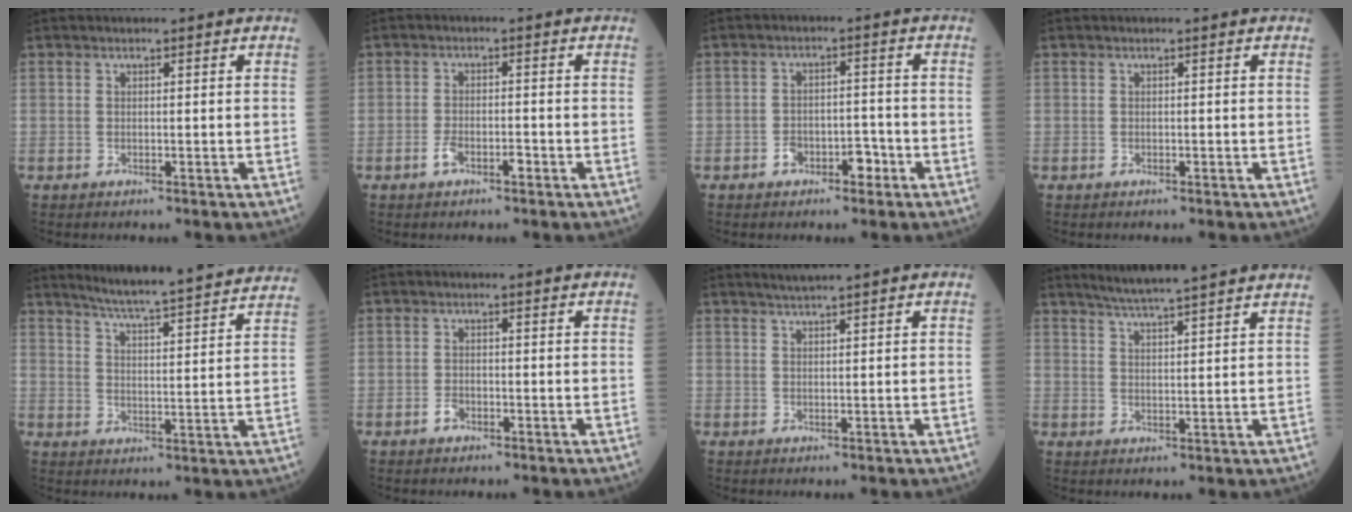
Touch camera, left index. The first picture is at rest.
{"total": 2.8, "force": [-1.7, 1.0, 2.0], "torque": [-0.038, 0.004, -0.031]}
{"total": 3.8, "force": [-2.2, 2.3, 2.1], "torque": [-0.030, 0.016, -0.034]}
{"total": 0.0}
{"total": 21.3, "force": [19.8, -0.3, 7.9], "torque": [-0.123, -0.037, 0.248]}
{"total": 1.7, "force": [-1.1, 1.0, 0.9], "torque": [-0.020, 0.003, -0.020]}
{"total": 1.9, "force": [1.6, -0.7, 0.8], "torque": [-0.013, 0.002, 0.032]}
{"total": 11.0, "force": [9.8, -0.7, 5.0], "torque": [-0.081, 0.018, 0.129]}